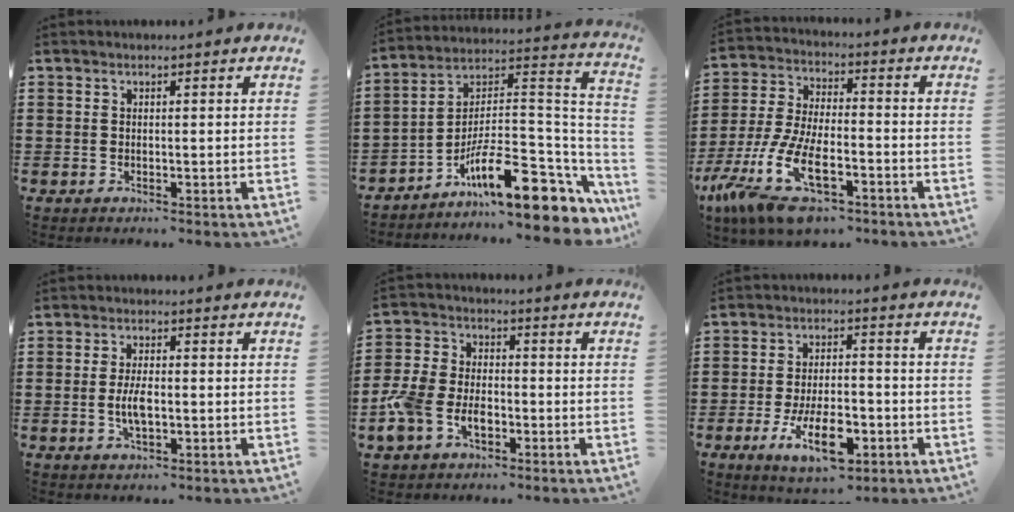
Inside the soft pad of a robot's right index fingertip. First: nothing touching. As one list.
[{"total": 14.1, "force": [-8.7, 4.0, 10.3], "torque": [-0.167, 0.004, -0.154]}, {"total": 13.7, "force": [-8.1, 5.2, 9.7], "torque": [-0.228, 0.006, -0.153]}, {"total": 4.2, "force": [-0.6, 1.6, 3.8], "torque": [-0.083, -0.001, -0.016]}, {"total": 6.7, "force": [-2.8, 4.4, 4.2], "torque": [-0.117, 0.002, -0.062]}, {"total": 9.8, "force": [-4.2, 4.0, 7.9], "torque": [-0.141, -0.009, -0.076]}]